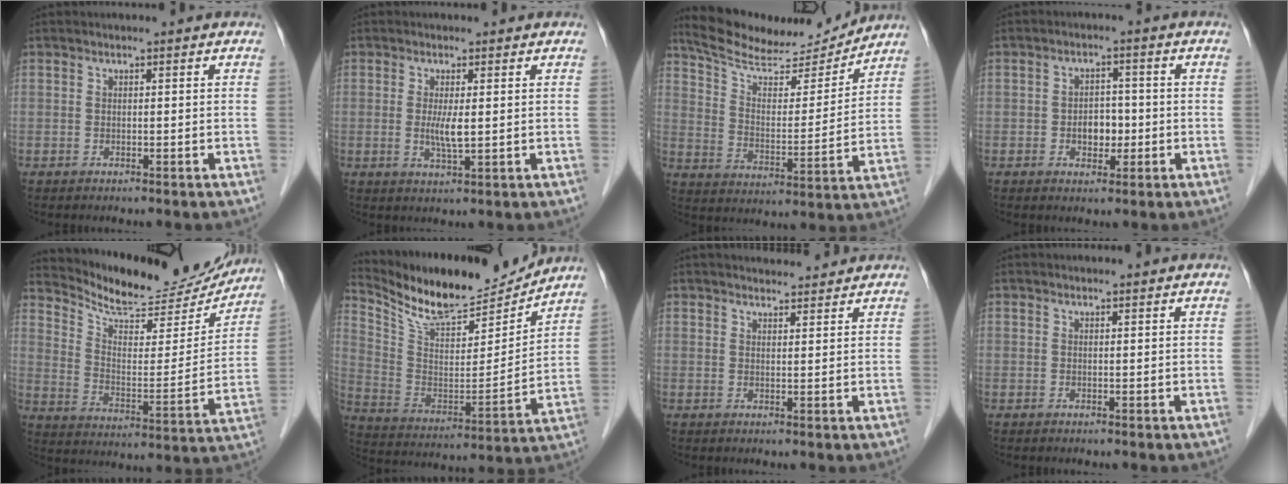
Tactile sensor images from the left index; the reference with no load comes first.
{"total": 3.0, "force": [0.2, 0.4, 3.0], "torque": [-0.062, -0.007, 0.006]}
{"total": 15.7, "force": [14.8, 2.2, 4.9], "torque": [-0.087, -0.009, 0.241]}
{"total": 3.7, "force": [-0.8, 2.5, 2.6], "torque": [-0.038, 0.007, -0.010]}
{"total": 19.3, "force": [18.3, 4.0, 4.4], "torque": [-0.072, -0.036, 0.261]}
{"total": 16.8, "force": [15.6, 3.1, 5.4], "torque": [-0.114, -0.017, 0.269]}
{"total": 4.8, "force": [4.6, 0.8, 1.0], "torque": [-0.014, 0.015, 0.061]}
{"total": 0.6, "force": [0.6, 0.0, 0.1], "torque": [-0.005, 0.005, 0.010]}